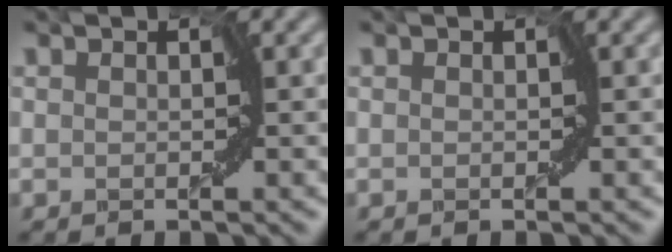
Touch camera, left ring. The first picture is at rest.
{"total": 0.0}